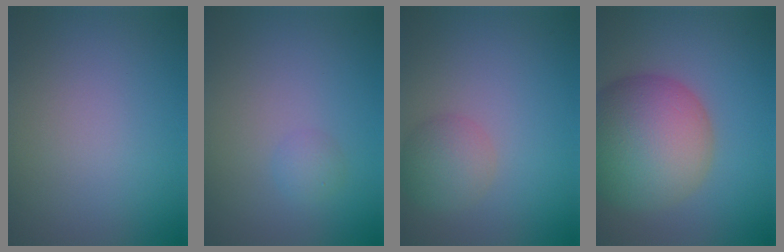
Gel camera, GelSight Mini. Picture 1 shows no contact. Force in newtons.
{"total": 1.0, "press": 1.0, "slide": 0.0}
{"total": 2.9, "press": 2.9, "slide": 0.2}
{"total": 11.4, "press": 11.4, "slide": 0.8}